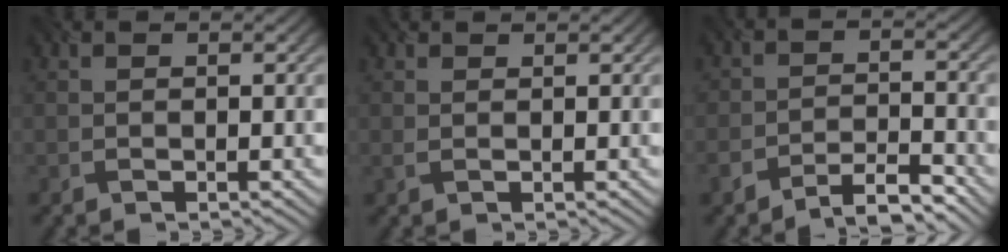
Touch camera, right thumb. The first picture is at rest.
{"total": 0.6, "force": [0.4, 0.3, 0.2], "torque": [-0.010, -0.004, 0.009]}
{"total": 4.6, "force": [-3.9, 1.6, 1.9], "torque": [-0.030, 0.003, -0.077]}